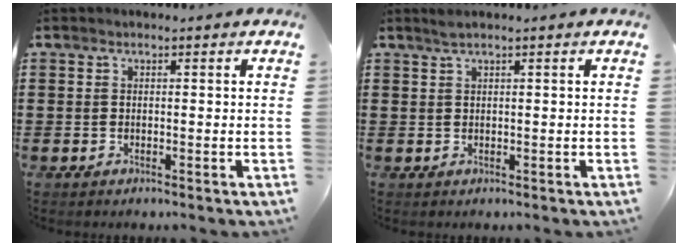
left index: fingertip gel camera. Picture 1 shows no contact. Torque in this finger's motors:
{"motor_torque": [0.54, -0.46, 0.03, 0.01]}